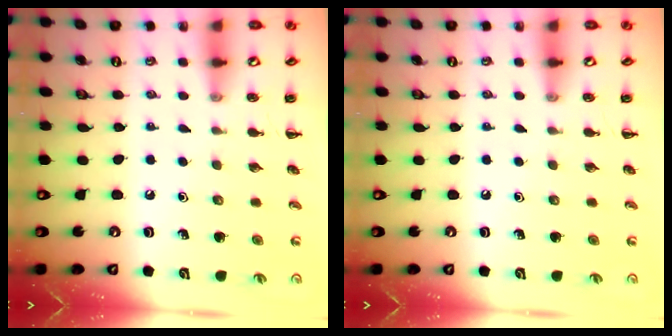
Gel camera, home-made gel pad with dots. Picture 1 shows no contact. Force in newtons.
{"total": 0.0}